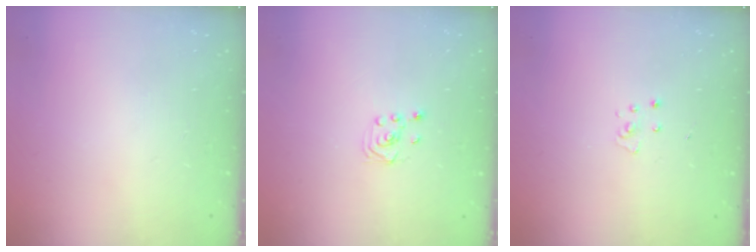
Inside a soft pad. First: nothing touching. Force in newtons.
{"total": 1.9, "press": 1.7, "slide": 0.8}
{"total": 2.7, "press": 2.7, "slide": 0.3}